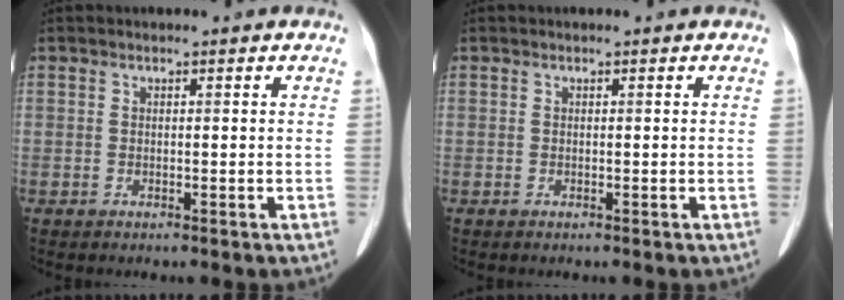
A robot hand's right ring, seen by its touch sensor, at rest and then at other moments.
{"total": 0.0}